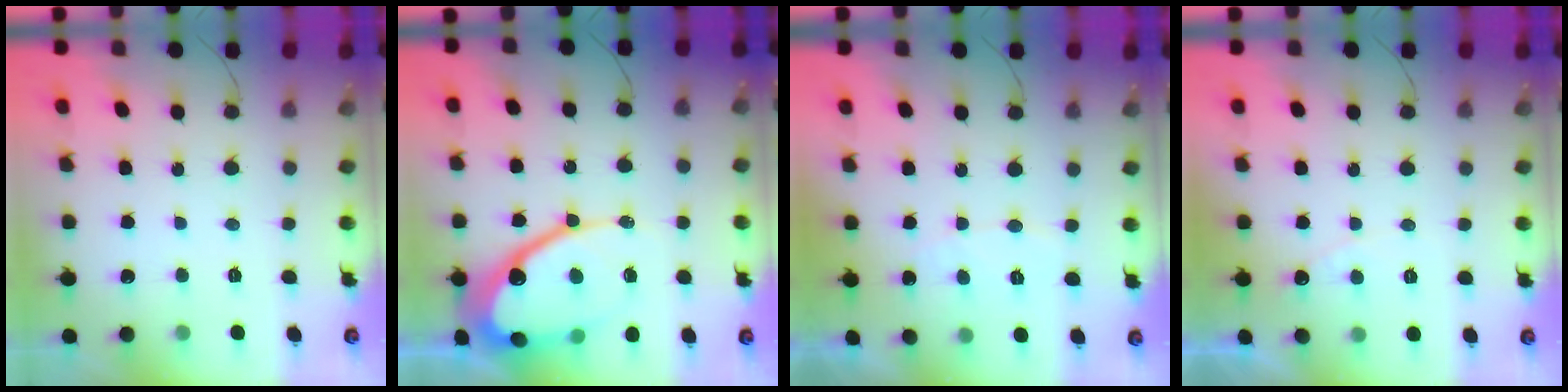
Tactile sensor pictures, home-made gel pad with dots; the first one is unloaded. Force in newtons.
{"total": 20.1, "press": 20.0, "slide": 1.8}
{"total": 4.5, "press": 4.5, "slide": 0.4}
{"total": 4.2, "press": 4.2, "slide": 0.3}